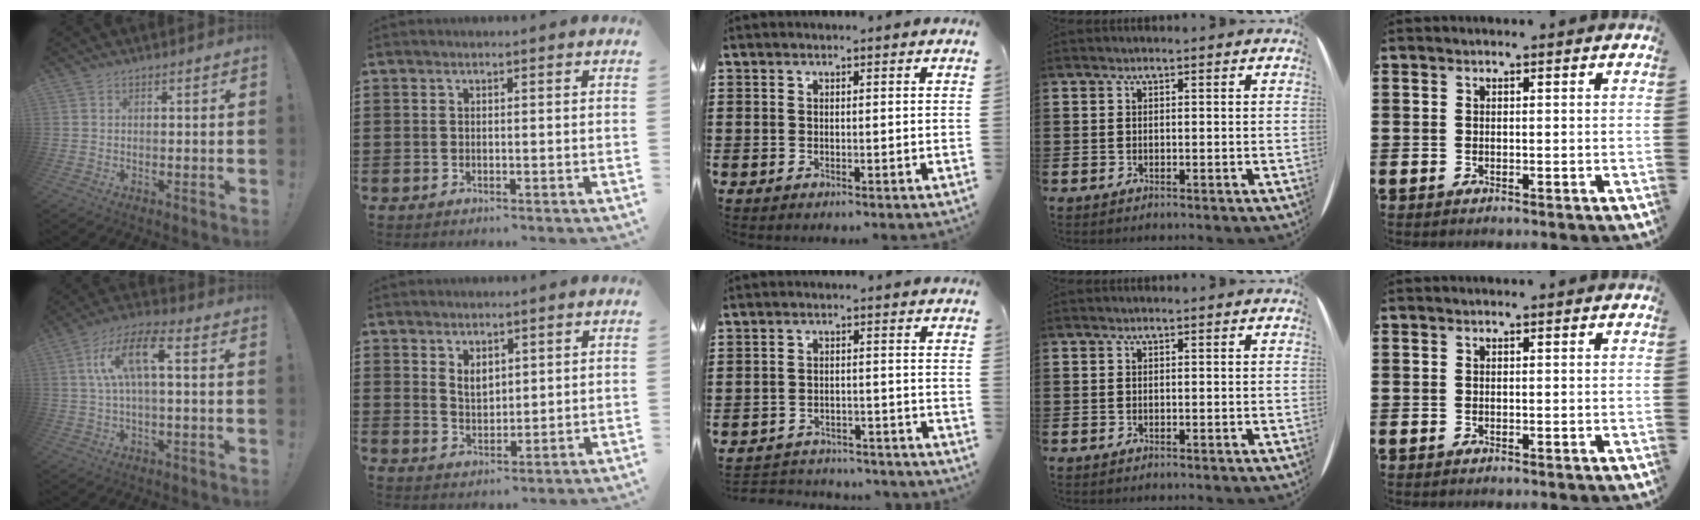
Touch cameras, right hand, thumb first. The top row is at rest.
{"thumb": {"total": 12.7, "force": [2.3, 4.0, 11.8], "torque": [-0.220, 0.006, 0.035]}, "index": {"total": 3.1, "force": [2.1, 1.9, 1.3], "torque": [-0.024, 0.004, 0.037]}, "middle": {"total": 3.2, "force": [-3.2, 0.4, 0.0], "torque": [-0.006, -0.001, -0.068]}}